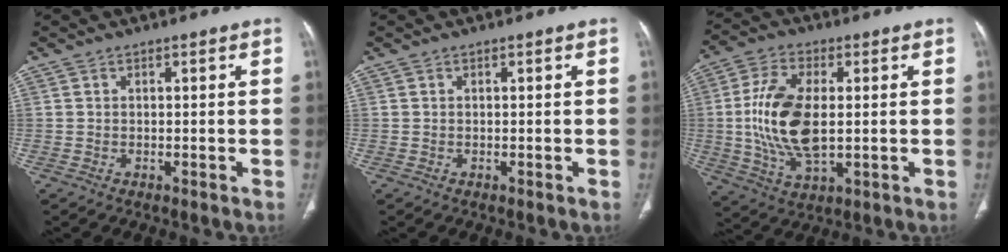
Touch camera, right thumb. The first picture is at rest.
{"total": 0.0}
{"total": 14.5, "force": [0.3, 7.3, 12.5], "torque": [-0.255, -0.005, 0.010]}